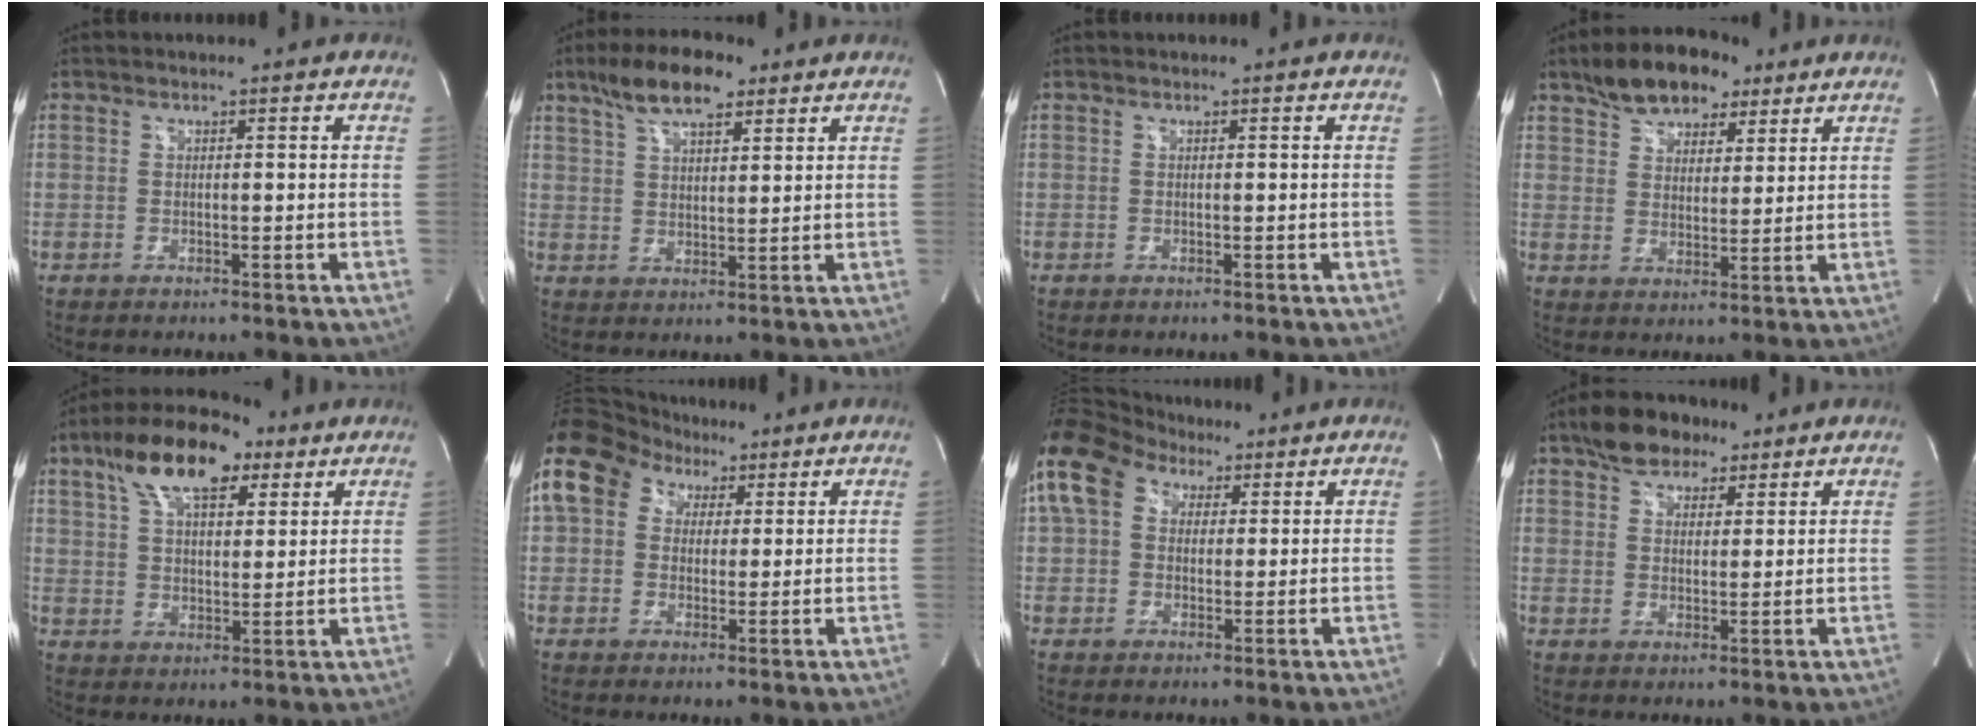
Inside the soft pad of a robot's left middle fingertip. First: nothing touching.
{"total": 9.2, "force": [6.2, 3.0, 6.1], "torque": [-0.115, 0.017, 0.111]}
{"total": 0.0}
{"total": 10.8, "force": [7.4, 5.5, 5.5], "torque": [-0.086, 0.023, 0.125]}
{"total": 13.9, "force": [8.0, 5.8, 9.8], "torque": [-0.178, 0.035, 0.140]}
{"total": 14.6, "force": [7.0, 10.7, 7.0], "torque": [-0.174, 0.072, 0.125]}
{"total": 12.5, "force": [6.2, 8.5, 6.7], "torque": [-0.159, 0.062, 0.113]}
{"total": 8.5, "force": [6.0, 4.5, 3.9], "torque": [-0.066, 0.022, 0.103]}